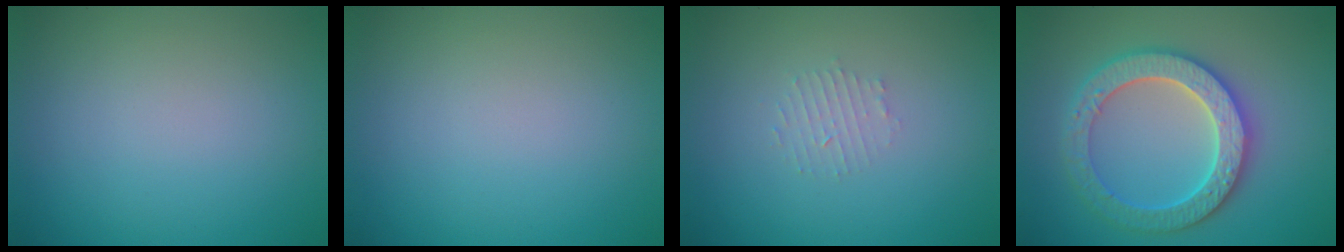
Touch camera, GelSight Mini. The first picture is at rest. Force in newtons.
{"total": 0.0}
{"total": 1.2, "press": 1.1, "slide": 0.2}
{"total": 6.1, "press": 6.0, "slide": 1.3}